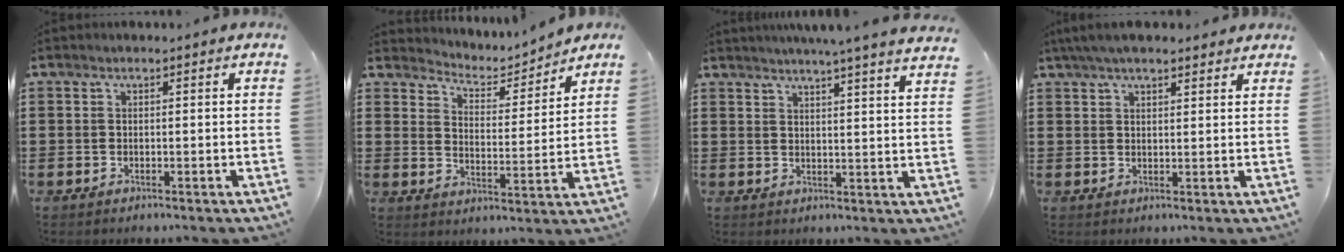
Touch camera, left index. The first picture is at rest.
{"total": 3.3, "force": [3.1, 0.9, 0.1], "torque": [-0.029, -0.027, 0.044]}
{"total": 4.3, "force": [3.9, -1.2, 1.3], "torque": [-0.039, -0.022, 0.066]}
{"total": 4.5, "force": [3.8, 1.0, 2.2], "torque": [-0.052, 0.001, 0.071]}